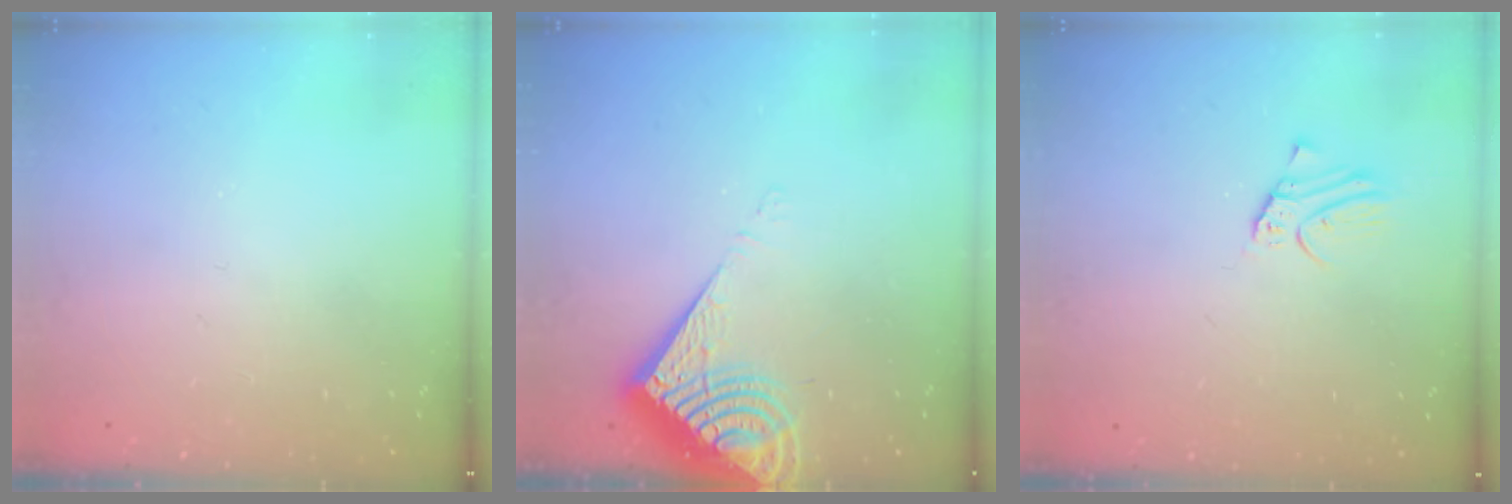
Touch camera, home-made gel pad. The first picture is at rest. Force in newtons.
{"total": 10.6, "press": 10.5, "slide": 1.6}
{"total": 2.3, "press": 2.3, "slide": 0.2}